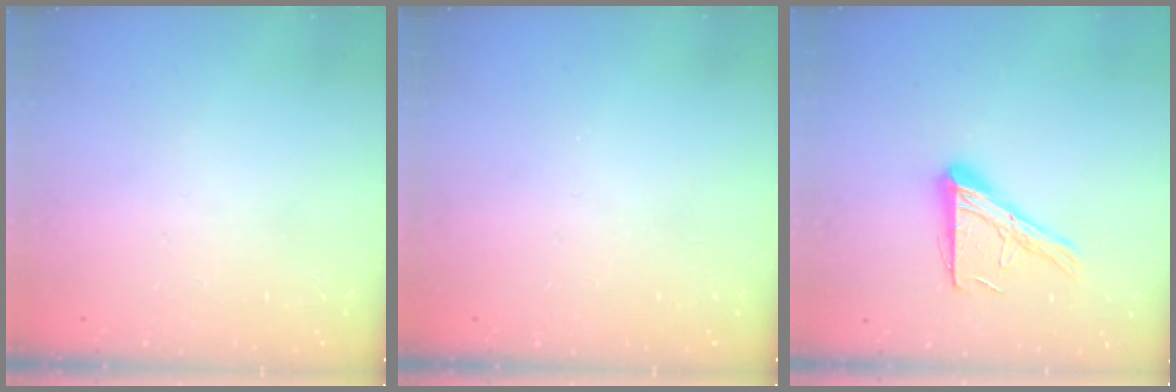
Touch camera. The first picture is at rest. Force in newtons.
{"total": 0.0}
{"total": 13.9, "press": 13.9, "slide": 1.2}